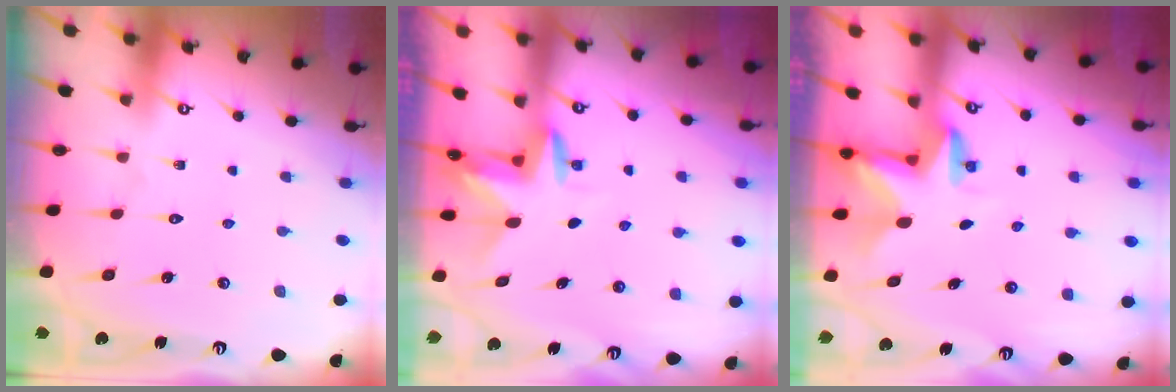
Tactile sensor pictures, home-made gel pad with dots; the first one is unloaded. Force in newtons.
{"total": 3.4, "press": 3.4, "slide": 0.3}
{"total": 2.8, "press": 2.8, "slide": 0.2}